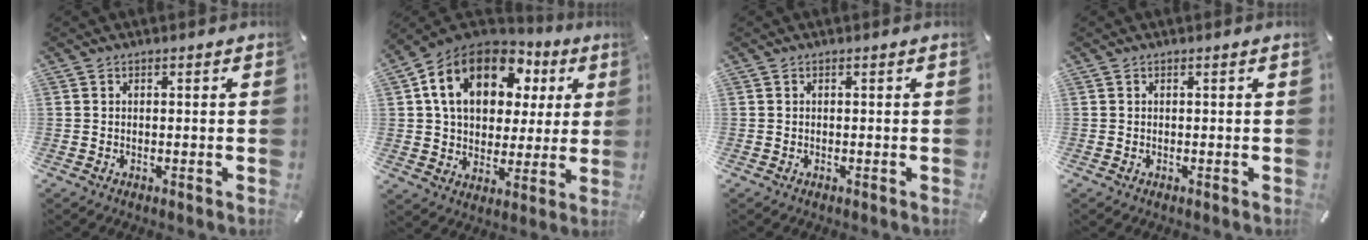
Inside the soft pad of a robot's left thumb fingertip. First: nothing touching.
{"total": 17.9, "force": [7.5, 12.9, 9.9], "torque": [-0.175, -0.013, 0.138]}
{"total": 0.0}
{"total": 0.0}